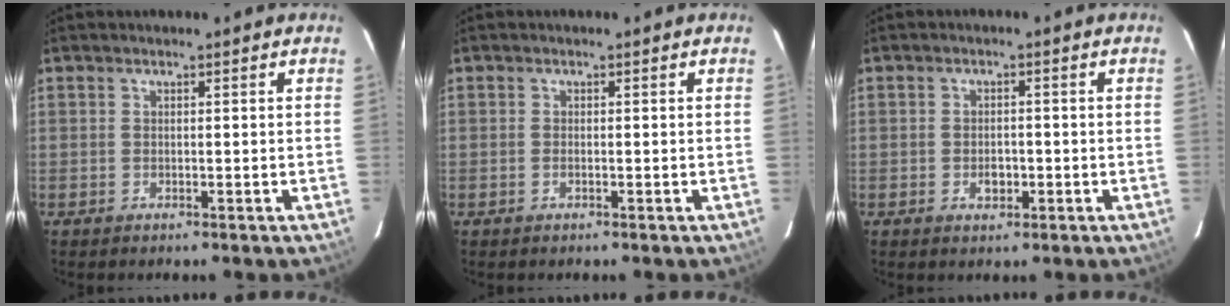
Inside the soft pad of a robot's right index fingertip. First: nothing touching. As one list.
[{"total": 0.6, "force": [-0.2, 0.2, 0.4], "torque": [-0.010, 0.000, -0.005]}, {"total": 2.6, "force": [-0.8, 2.0, 1.5], "torque": [-0.025, 0.001, -0.011]}]